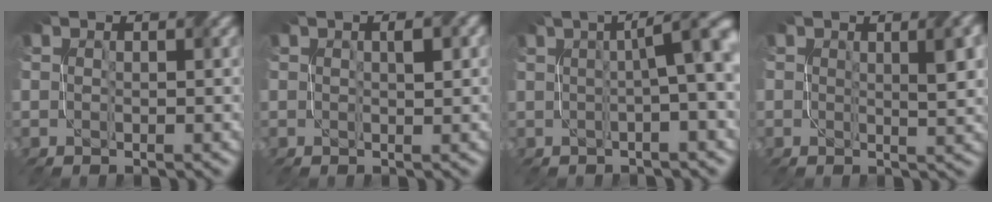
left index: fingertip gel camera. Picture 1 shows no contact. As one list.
[{"total": 1.1, "force": [0.2, 0.3, 1.0], "torque": [-0.014, 0.007, 0.006]}, {"total": 6.7, "force": [1.0, 1.8, 6.4], "torque": [-0.048, 0.030, 0.006]}, {"total": 2.8, "force": [0.6, 0.8, 2.6], "torque": [-0.028, 0.007, 0.012]}]